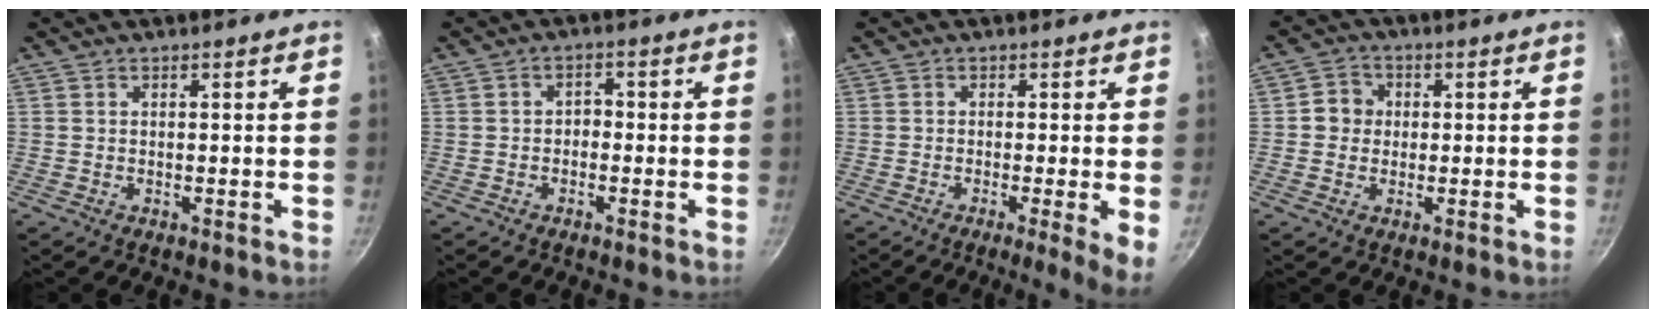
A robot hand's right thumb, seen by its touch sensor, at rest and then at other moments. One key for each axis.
{"total": 2.2, "fx": -0.7, "fy": 1.7, "fz": 1.4, "tx": -0.008, "ty": 0.014, "tz": -0.019}
{"total": 4.9, "fx": -1.1, "fy": 0.3, "fz": 4.7, "tx": -0.081, "ty": -0.014, "tz": -0.022}
{"total": 4.4, "fx": 0.2, "fy": 4.1, "fz": 1.6, "tx": -0.007, "ty": 0.009, "tz": -0.003}